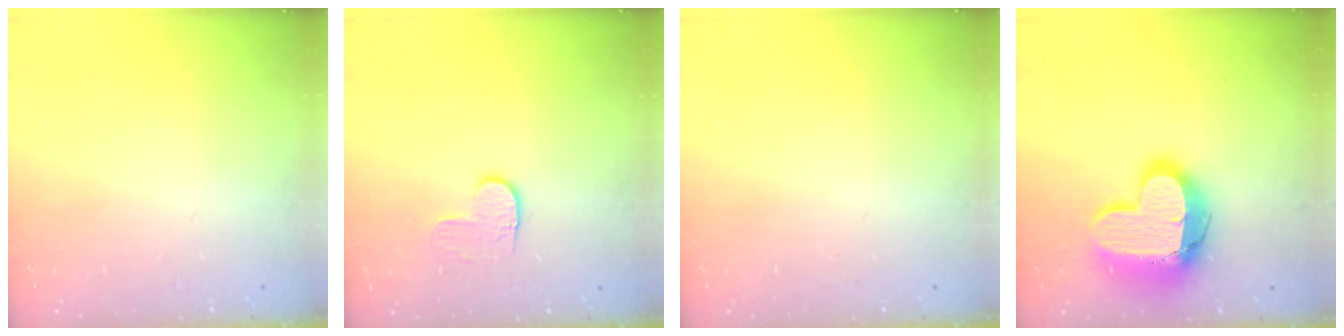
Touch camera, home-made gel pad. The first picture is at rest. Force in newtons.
{"total": 3.6, "press": 3.6, "slide": 0.4}
{"total": 0.0}
{"total": 17.2, "press": 17.1, "slide": 1.5}